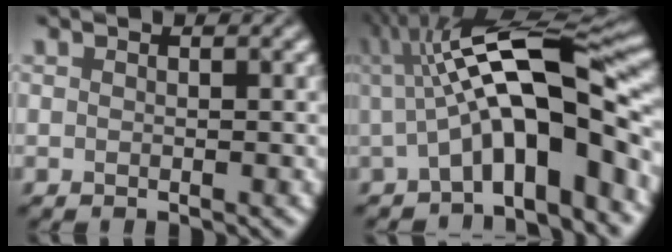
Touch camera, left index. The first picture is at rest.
{"total": 11.5, "force": [-0.3, 3.3, 11.0], "torque": [-0.163, 0.017, -0.015]}